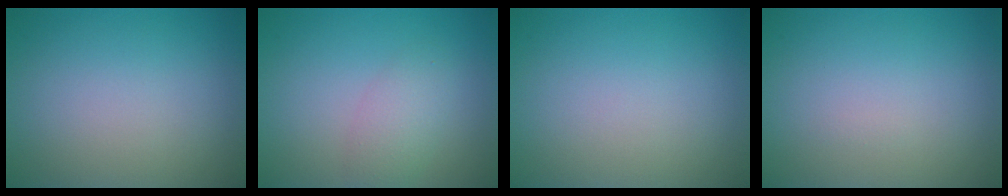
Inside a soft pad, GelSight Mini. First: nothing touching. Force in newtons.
{"total": 2.3, "press": 2.3, "slide": 0.1}
{"total": 0.0}
{"total": 0.0}